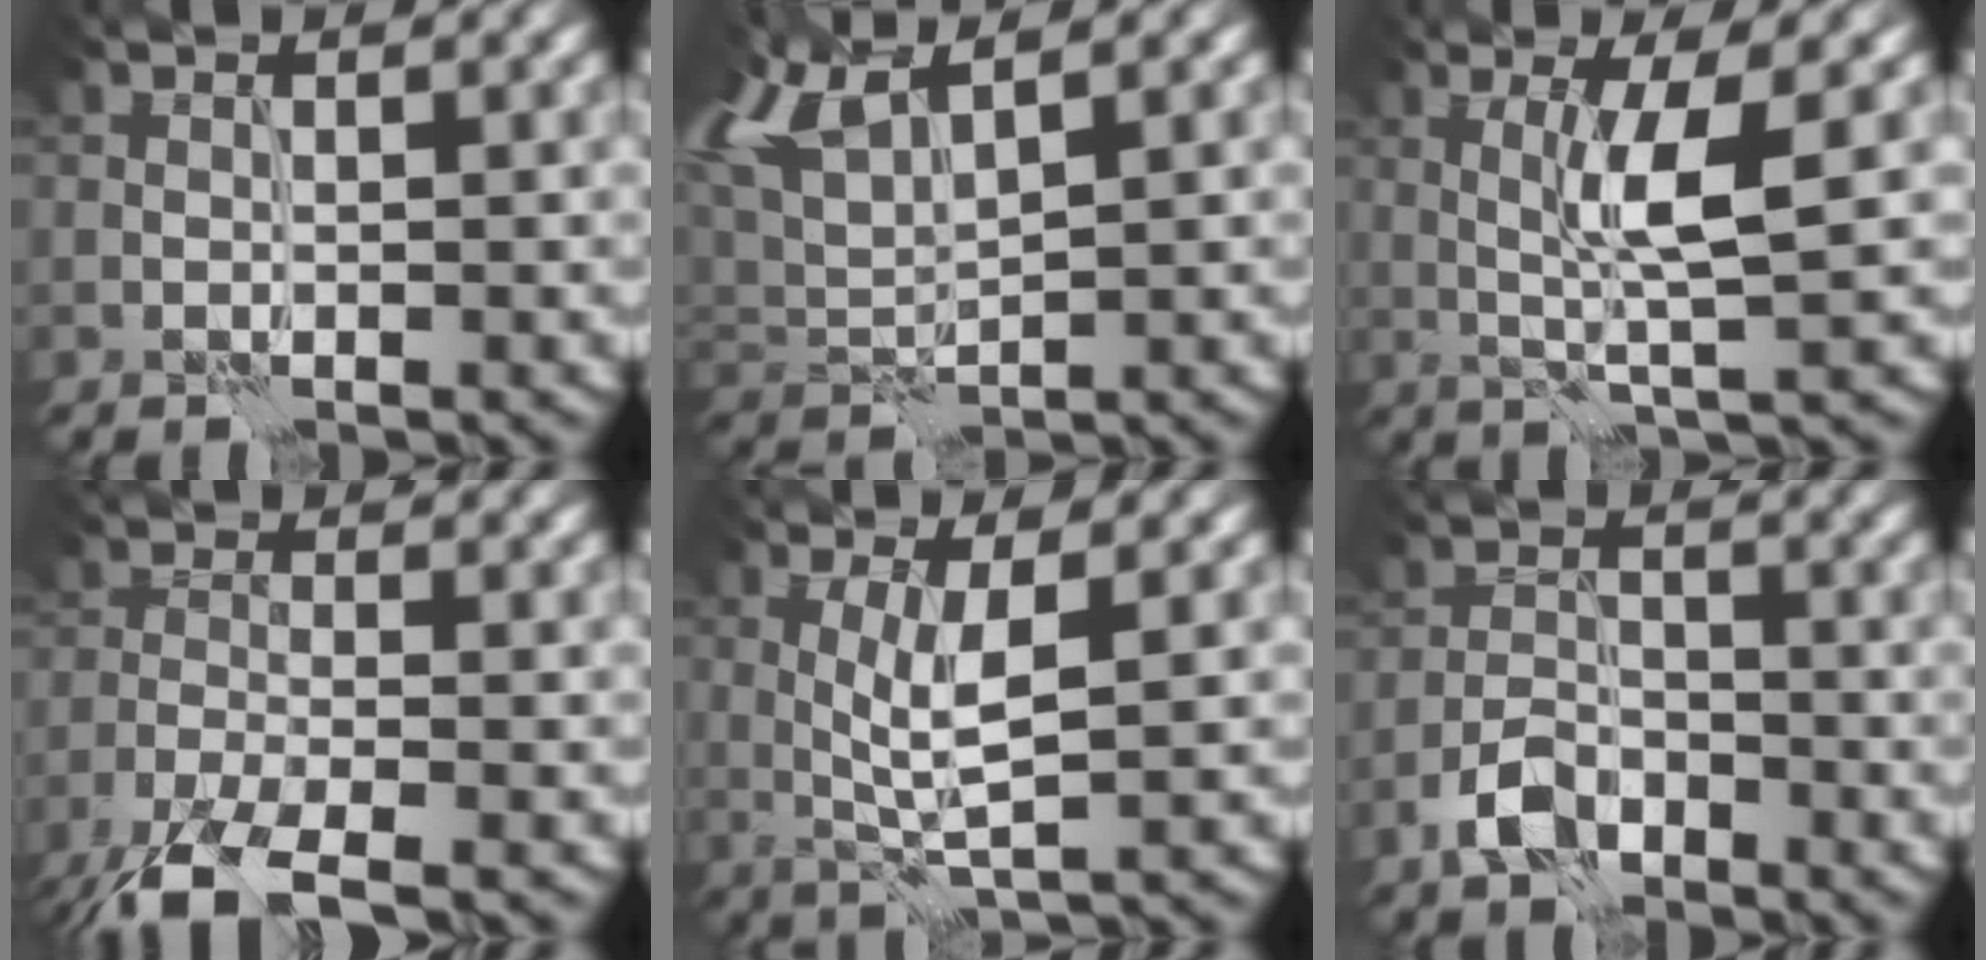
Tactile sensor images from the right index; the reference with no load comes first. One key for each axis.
{"total": 5.9, "fx": 3.9, "fy": 1.7, "fz": 4.0, "tx": -0.099, "ty": 0.022, "tz": 0.074}
{"total": 4.2, "fx": 0.7, "fy": 0.0, "fz": 4.2, "tx": -0.088, "ty": 0.001, "tz": 0.018}
{"total": 6.9, "fx": -5.0, "fy": 1.7, "fz": 4.4, "tx": -0.089, "ty": -0.017, "tz": -0.104}
{"total": 3.7, "fx": 0.5, "fy": 0.4, "fz": 3.6, "tx": -0.078, "ty": -0.001, "tz": 0.014}
{"total": 3.6, "fx": -2.5, "fy": 1.8, "fz": 1.9, "tx": -0.033, "ty": 0.005, "tz": -0.057}